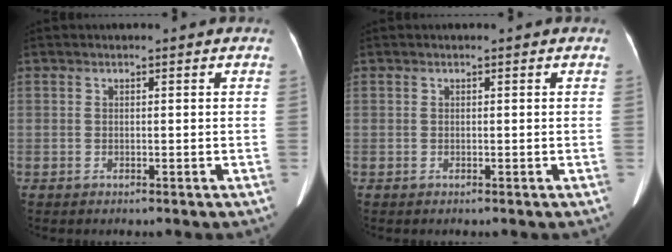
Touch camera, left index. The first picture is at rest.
{"total": 0.0}